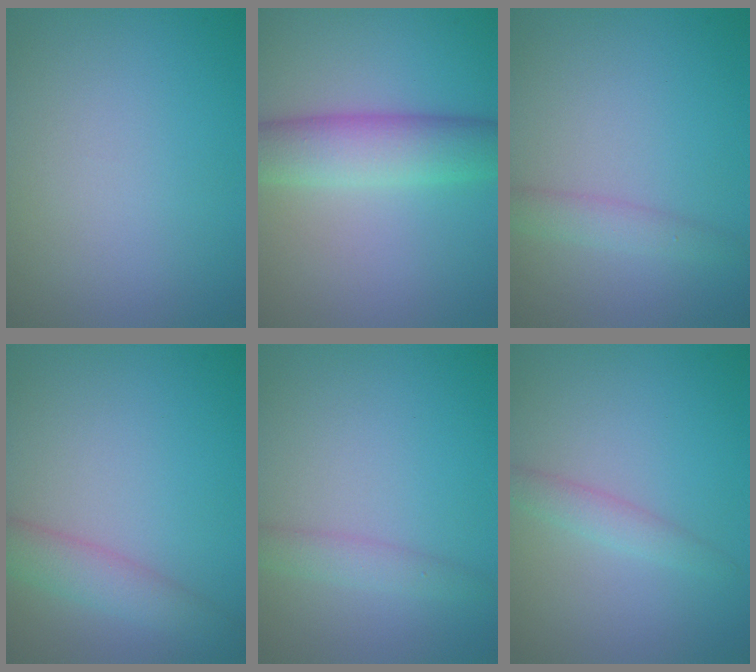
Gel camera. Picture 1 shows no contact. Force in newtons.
{"total": 6.1, "press": 6.1, "slide": 0.1}
{"total": 1.8, "press": 1.8, "slide": 0.0}
{"total": 3.2, "press": 3.1, "slide": 0.3}
{"total": 1.8, "press": 1.8, "slide": 0.0}
{"total": 1.7, "press": 1.7, "slide": 0.1}